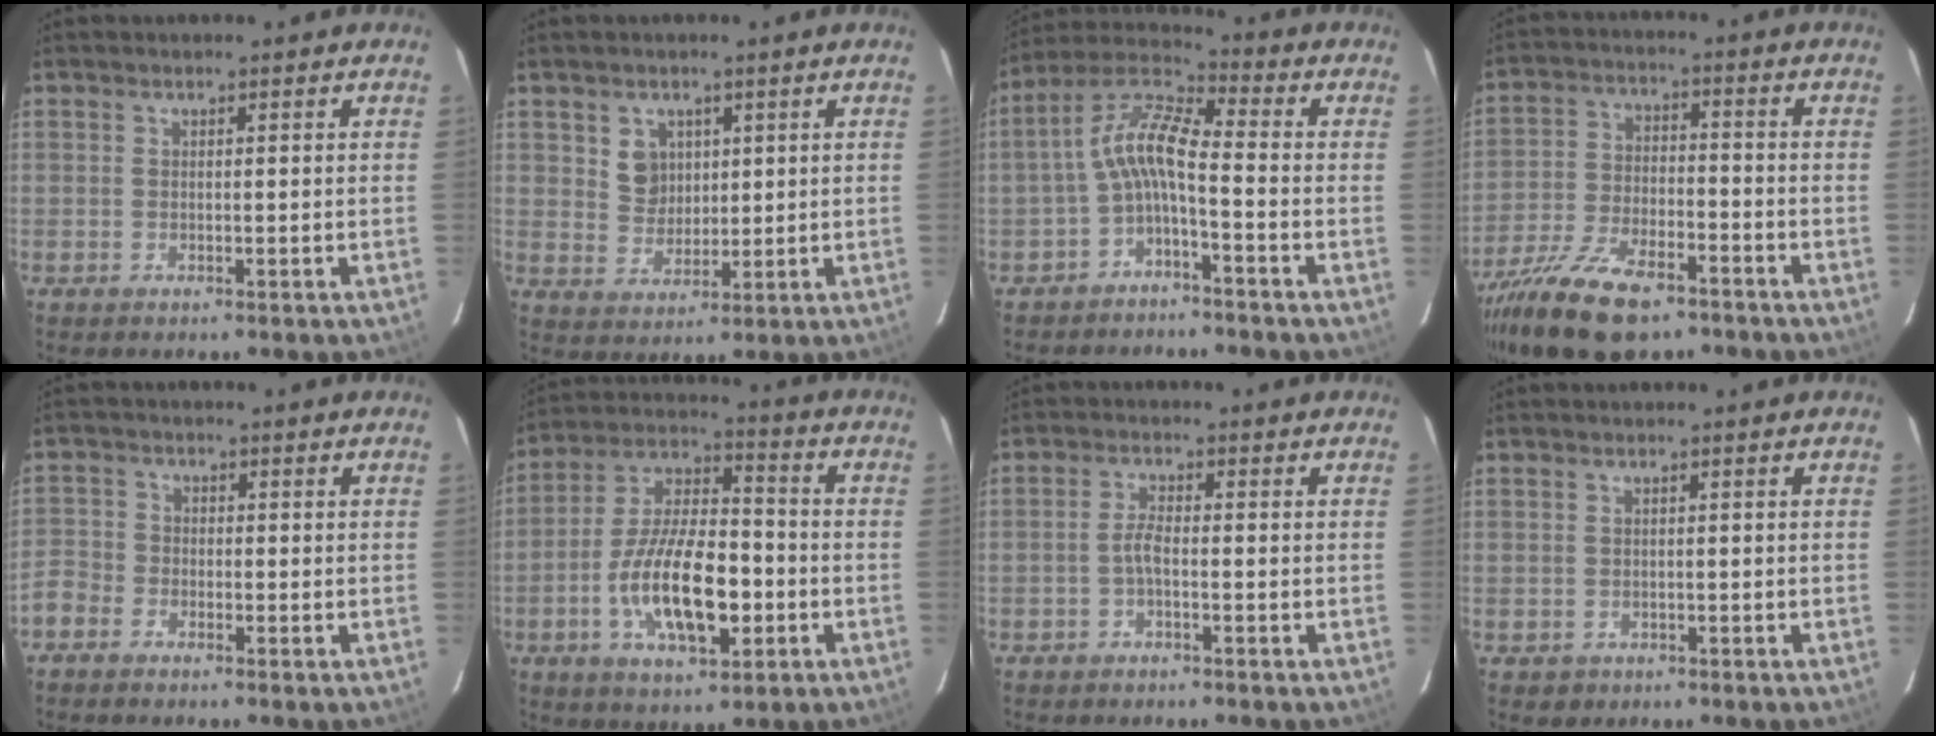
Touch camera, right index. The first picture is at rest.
{"total": 5.3, "force": [2.1, 4.6, 1.8], "torque": [-0.030, 0.008, 0.049]}
{"total": 8.0, "force": [-2.5, 1.9, 7.3], "torque": [-0.173, 0.022, -0.053]}
{"total": 16.5, "force": [-11.6, 6.9, 9.6], "torque": [-0.210, -0.034, -0.209]}
{"total": 5.0, "force": [-3.1, 3.8, 1.1], "torque": [-0.039, 0.010, -0.075]}
{"total": 16.2, "force": [-4.9, 6.3, 14.1], "torque": [-0.275, -0.001, -0.085]}
{"total": 2.2, "force": [-1.0, 0.4, 1.9], "torque": [-0.043, 0.006, -0.022]}
{"total": 1.8, "force": [-0.4, 1.7, 0.2], "torque": [-0.001, 0.000, 0.000]}